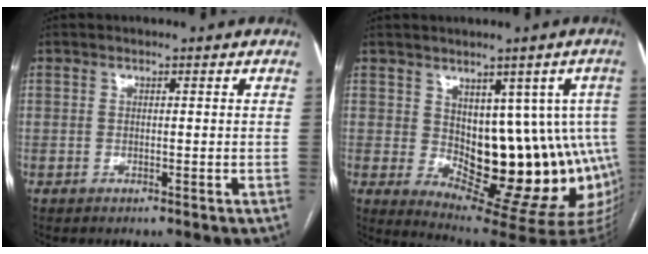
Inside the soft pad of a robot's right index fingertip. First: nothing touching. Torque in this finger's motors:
{"motor_torque": [1.92, -0.22, 0.59, 0.10]}